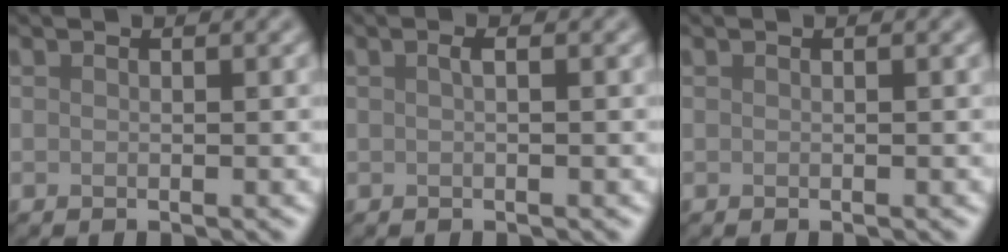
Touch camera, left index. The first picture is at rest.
{"total": 0.8, "force": [0.2, 0.2, 0.8], "torque": [-0.013, 0.006, 0.002]}
{"total": 0.0}